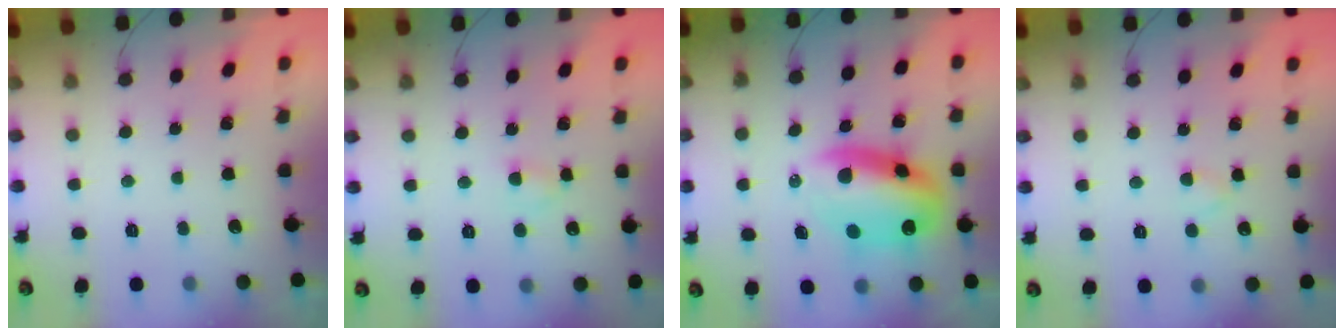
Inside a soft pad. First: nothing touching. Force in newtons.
{"total": 2.6, "press": 2.4, "slide": 1.1}
{"total": 14.4, "press": 13.9, "slide": 3.6}
{"total": 2.0, "press": 1.8, "slide": 0.9}